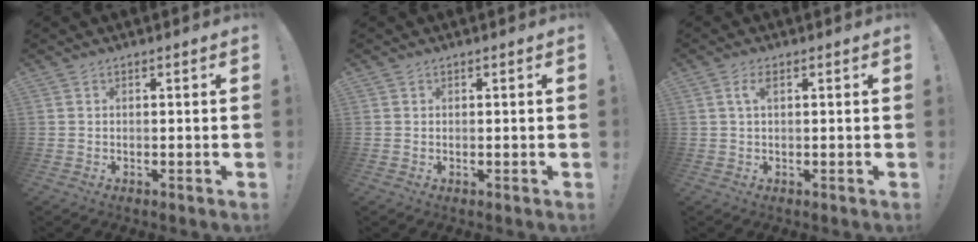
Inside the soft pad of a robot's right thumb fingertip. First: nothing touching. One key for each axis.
{"total": 0.0}
{"total": 2.6, "fx": 0.9, "fy": 0.6, "fz": 2.4, "tx": -0.041, "ty": 0.003, "tz": 0.013}